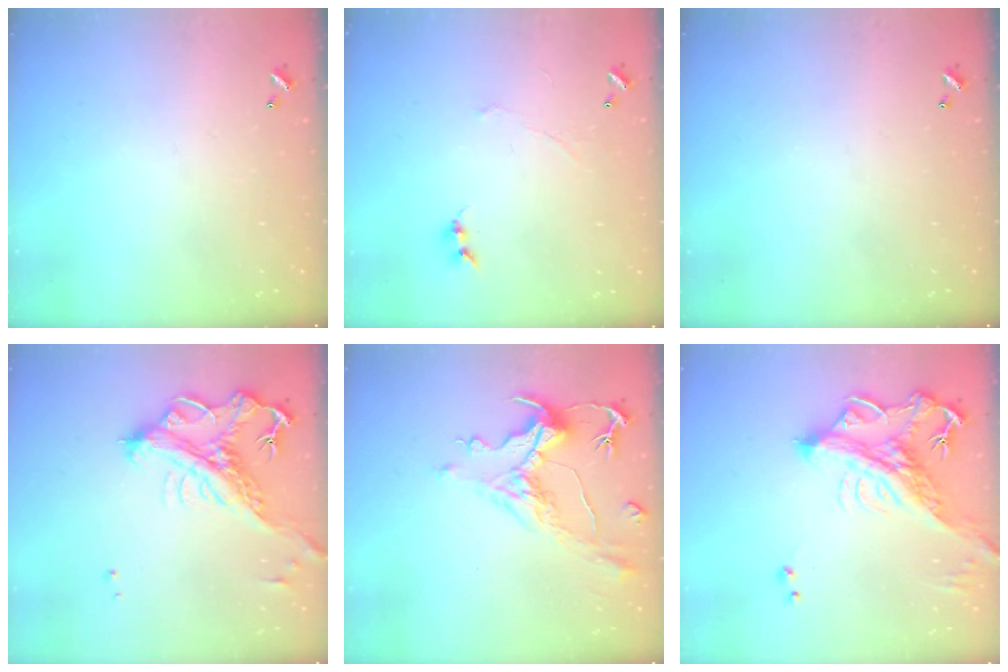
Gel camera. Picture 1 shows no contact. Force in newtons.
{"total": 0.7, "press": 0.5, "slide": 0.5}
{"total": 0.0}
{"total": 5.5, "press": 5.2, "slide": 1.6}
{"total": 1.5, "press": 0.3, "slide": 1.5}
{"total": 7.2, "press": 6.9, "slide": 1.8}